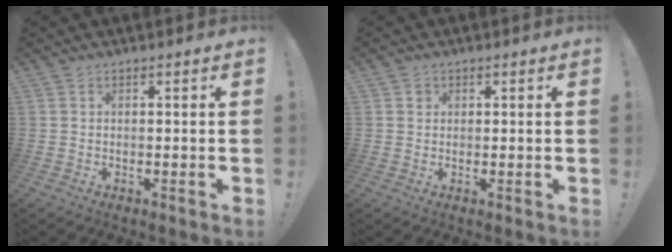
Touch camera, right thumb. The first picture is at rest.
{"total": 1.5, "force": [0.5, 1.4, 0.3], "torque": [0.000, 0.000, 0.009]}